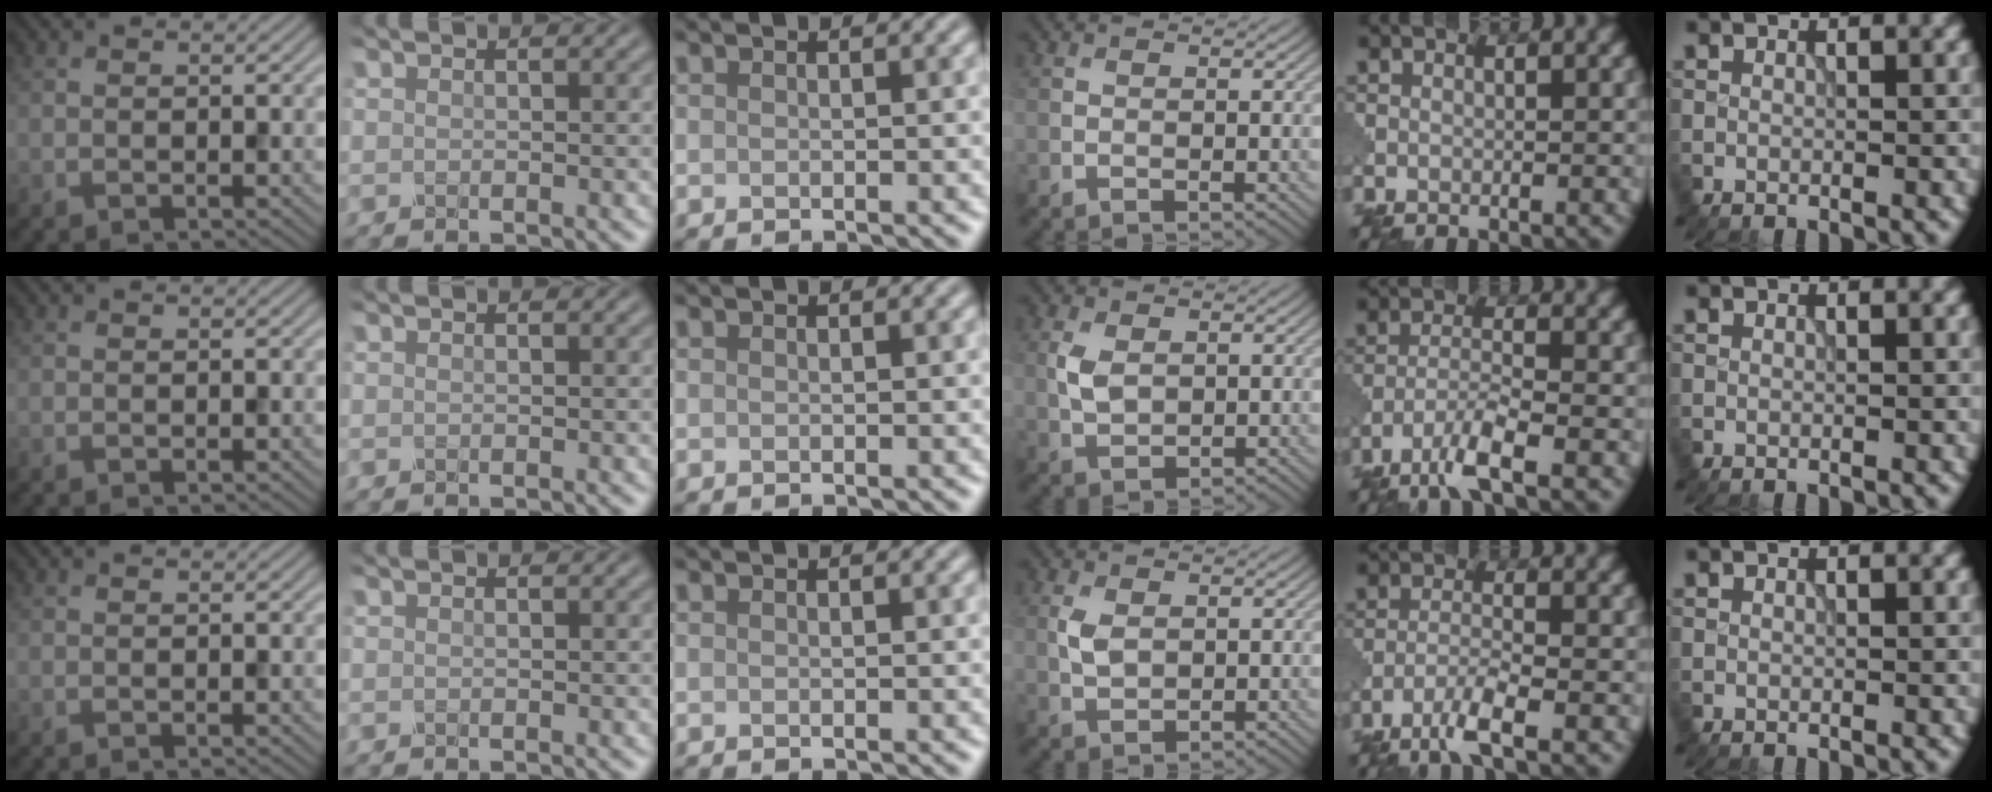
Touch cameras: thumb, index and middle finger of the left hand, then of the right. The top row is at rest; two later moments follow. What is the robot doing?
{"motion": "squeeze", "object": "clothespin"}